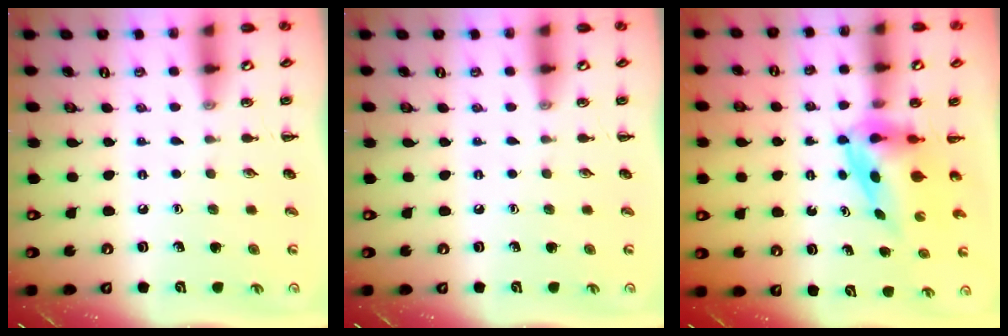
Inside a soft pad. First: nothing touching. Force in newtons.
{"total": 0.0}
{"total": 4.0, "press": 3.9, "slide": 0.7}